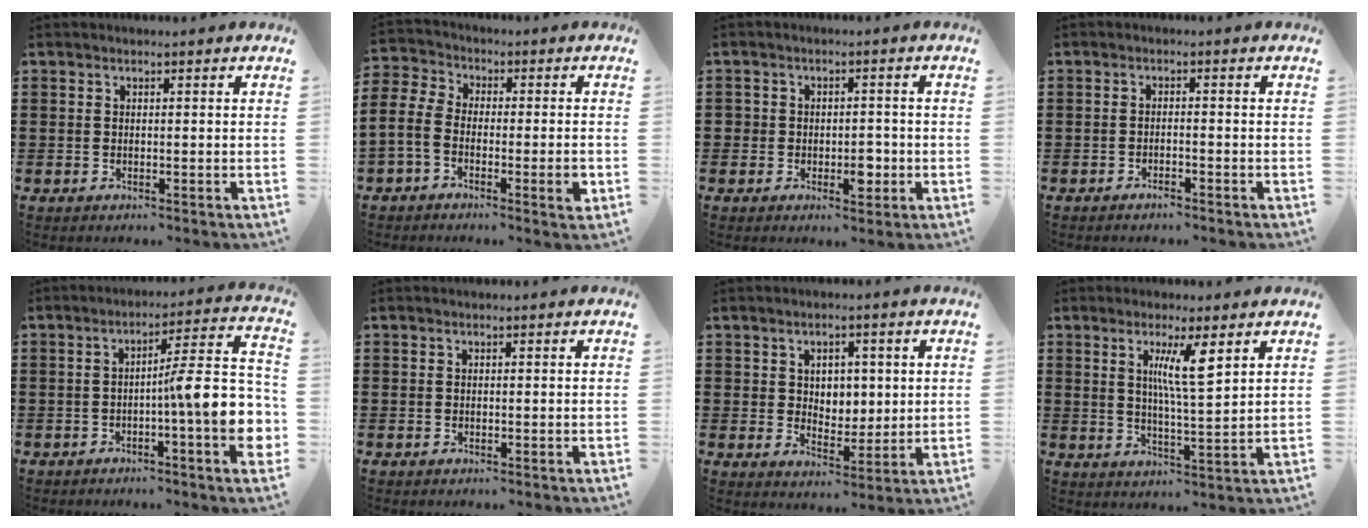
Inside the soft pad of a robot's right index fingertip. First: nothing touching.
{"total": 6.2, "force": [-3.0, 3.0, 4.5], "torque": [-0.106, -0.003, -0.061]}
{"total": 3.8, "force": [-1.1, 2.6, 2.5], "torque": [-0.050, 0.005, -0.022]}
{"total": 1.3, "force": [-1.2, 0.0, 0.6], "torque": [-0.012, -0.001, -0.022]}
{"total": 9.8, "force": [-1.5, 1.2, 9.6], "torque": [-0.139, -0.022, -0.029]}
{"total": 0.0}
{"total": 4.0, "force": [1.7, 3.3, 1.6], "torque": [-0.029, 0.008, 0.024]}
{"total": 7.0, "force": [2.9, 1.1, 6.3], "torque": [-0.122, 0.001, 0.045]}